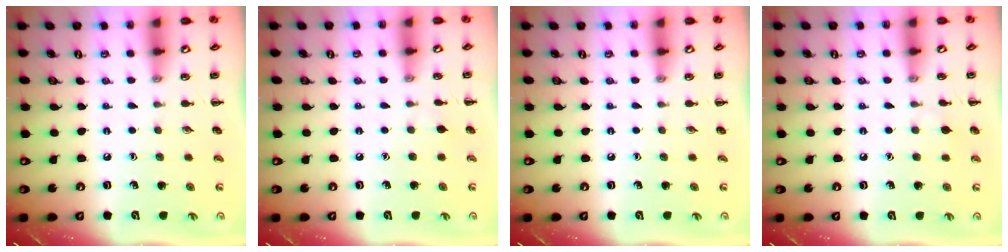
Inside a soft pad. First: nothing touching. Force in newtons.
{"total": 2.8, "press": 2.6, "slide": 1.1}
{"total": 0.0}
{"total": 5.1, "press": 4.8, "slide": 1.5}